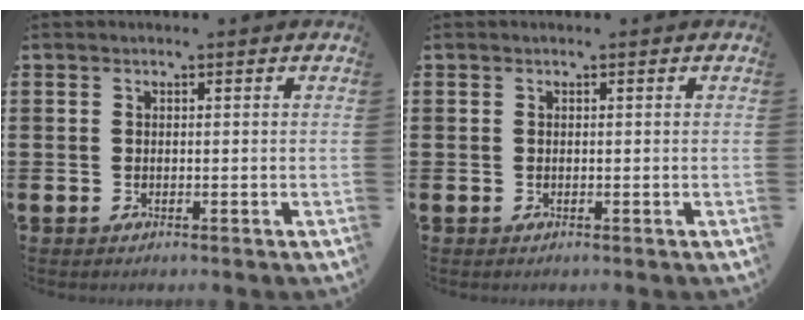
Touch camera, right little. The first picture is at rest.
{"total": 0.0}